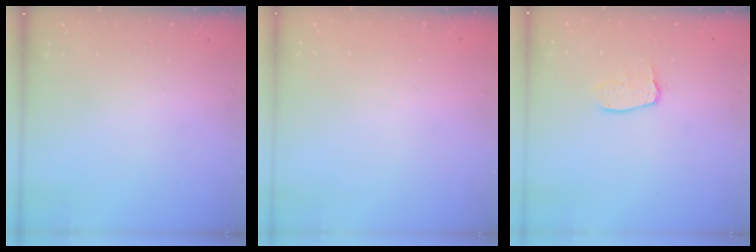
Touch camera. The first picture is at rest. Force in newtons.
{"total": 0.0}
{"total": 3.0, "press": 3.0, "slide": 0.2}